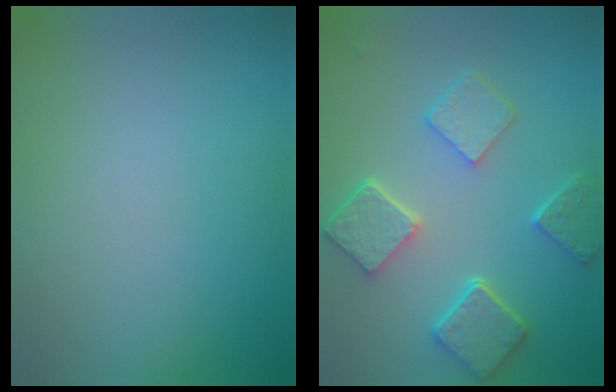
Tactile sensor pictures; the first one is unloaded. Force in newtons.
{"total": 5.4, "press": 4.3, "slide": 3.2}